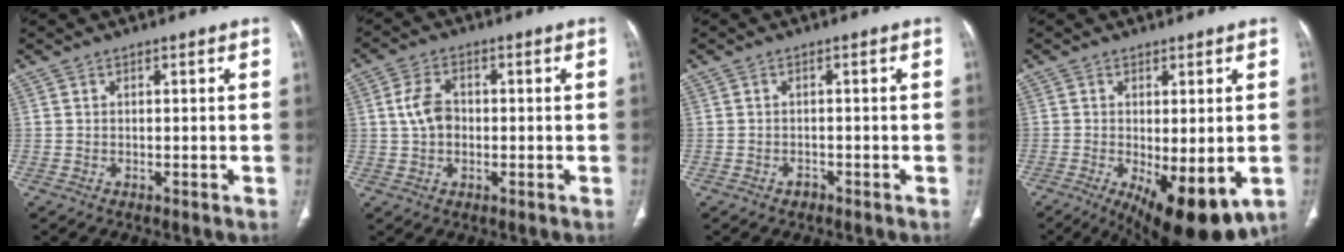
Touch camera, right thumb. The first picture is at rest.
{"total": 5.6, "force": [0.2, 3.9, 4.0], "torque": [-0.077, 0.011, 0.000]}
{"total": 1.2, "force": [-0.8, 0.8, 0.3], "torque": [-0.006, 0.006, -0.013]}
{"total": 14.3, "force": [-5.0, 5.6, 12.2], "torque": [-0.164, -0.019, -0.059]}